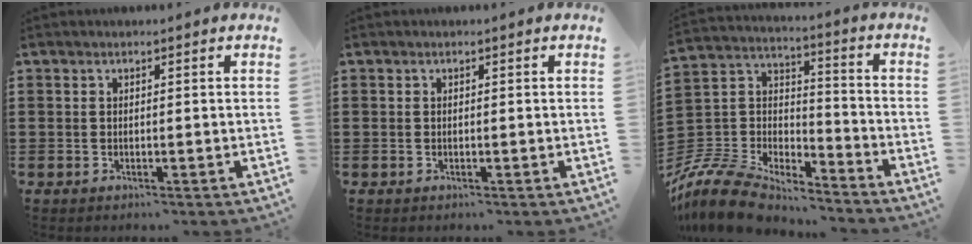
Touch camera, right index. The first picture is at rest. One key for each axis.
{"total": 0.0}
{"total": 9.9, "fx": -9.2, "fy": 2.7, "fz": 2.4, "tx": -0.077, "ty": 0.004, "tz": -0.189}